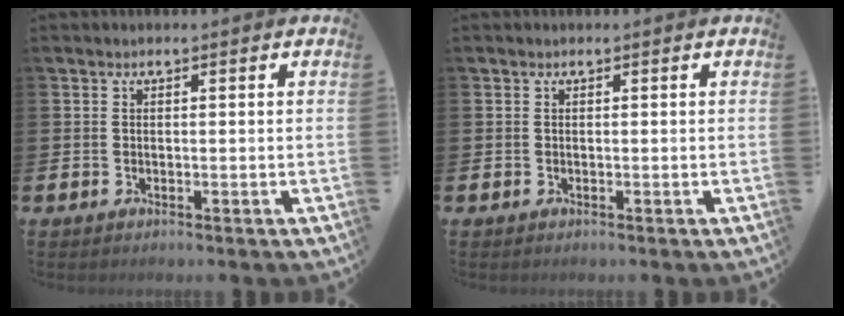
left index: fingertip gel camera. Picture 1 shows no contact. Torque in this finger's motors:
{"motor_torque": [0.00, 0.00, 0.04, 0.00]}